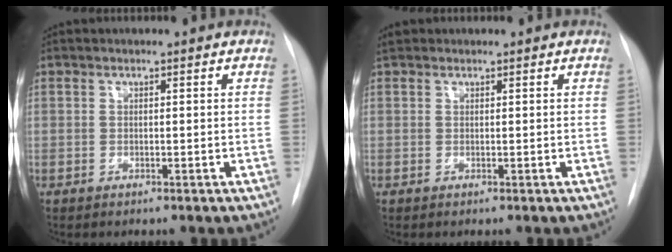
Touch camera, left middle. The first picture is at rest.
{"total": 1.5, "force": [1.1, 1.0, 0.3], "torque": [-0.010, 0.019, 0.019]}